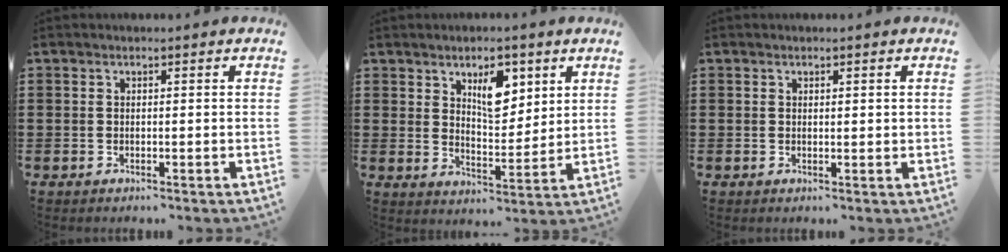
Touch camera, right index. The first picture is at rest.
{"total": 7.1, "force": [3.7, 3.6, 4.8], "torque": [-0.075, -0.003, 0.060]}
{"total": 0.6, "force": [0.3, 0.2, 0.4], "torque": [-0.010, 0.001, 0.007]}